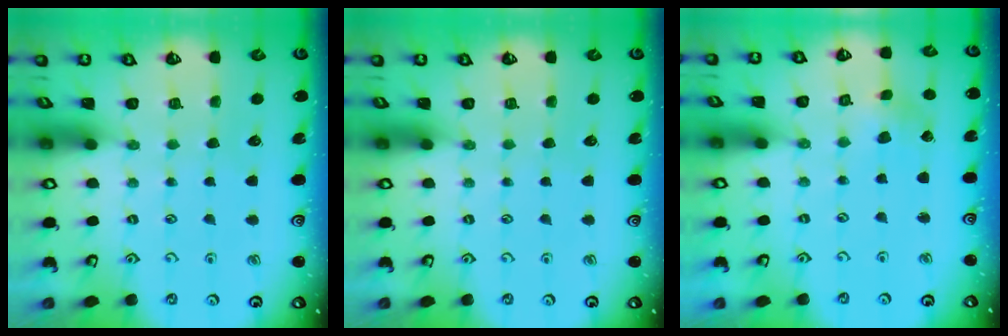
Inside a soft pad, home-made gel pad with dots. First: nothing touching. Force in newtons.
{"total": 0.0}
{"total": 1.4, "press": 1.3, "slide": 0.3}